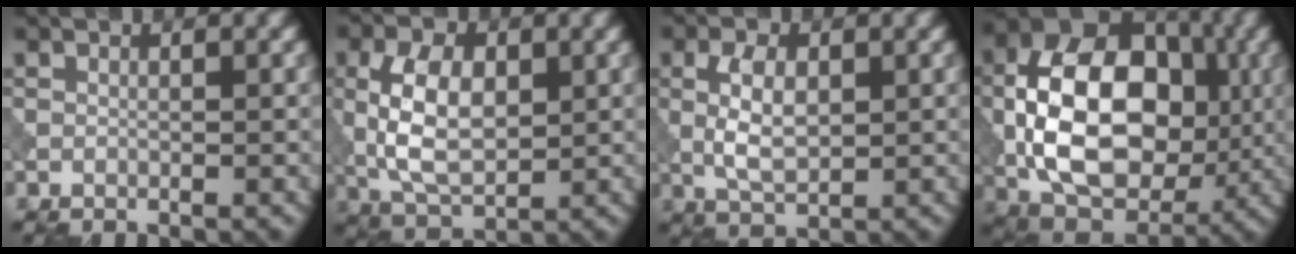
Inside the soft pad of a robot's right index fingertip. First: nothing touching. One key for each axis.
{"total": 6.4, "fx": 0.4, "fy": 3.6, "fz": 5.2, "tx": -0.108, "ty": 0.004, "tz": 0.007}
{"total": 4.0, "fx": 0.4, "fy": 2.1, "fz": 3.4, "tx": -0.073, "ty": 0.003, "tz": 0.010}
{"total": 13.4, "fx": -0.6, "fy": 8.8, "fz": 10.1, "tx": -0.178, "ty": 0.011, "tz": -0.018}